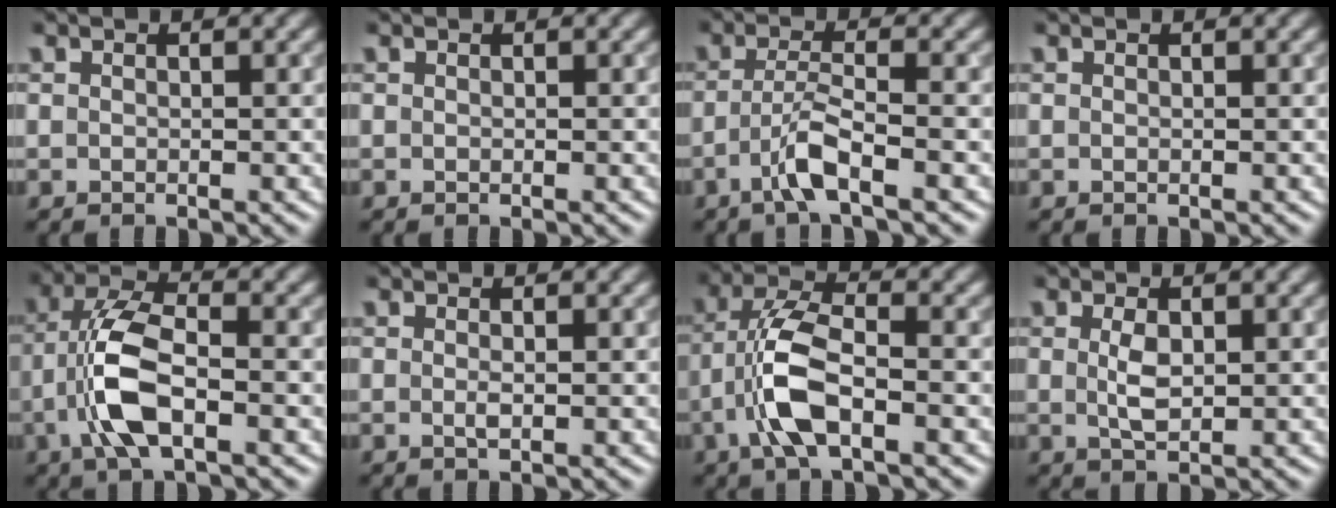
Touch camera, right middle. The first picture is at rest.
{"total": 0.0}
{"total": 3.3, "force": [-1.7, 0.4, 2.8], "torque": [-0.058, 0.008, -0.042]}
{"total": 0.0}
{"total": 6.4, "force": [-2.0, 2.6, 5.5], "torque": [-0.116, 0.007, -0.044]}
{"total": 0.8, "force": [0.0, 0.1, 0.8], "torque": [-0.017, -0.002, -0.001]}
{"total": 5.9, "force": [-2.1, 2.2, 5.1], "torque": [-0.106, 0.008, -0.046]}
{"total": 2.1, "force": [0.3, 0.9, 1.9], "torque": [-0.044, -0.001, 0.009]}